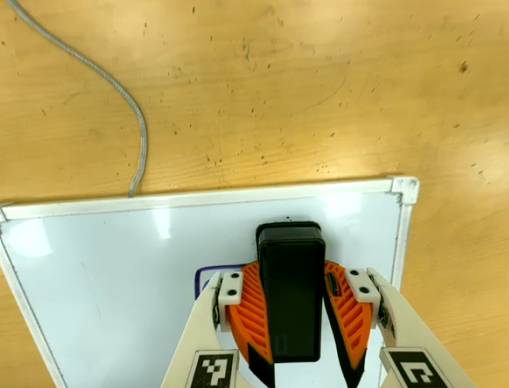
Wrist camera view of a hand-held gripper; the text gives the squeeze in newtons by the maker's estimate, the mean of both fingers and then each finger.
{"total": 18.5, "left": 21.0, "right": 16.0}